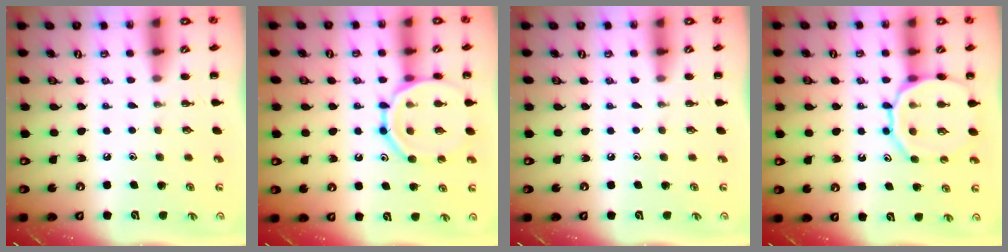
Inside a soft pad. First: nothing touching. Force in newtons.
{"total": 14.9, "press": 14.7, "slide": 1.9}
{"total": 0.0}
{"total": 14.0, "press": 13.8, "slide": 1.8}